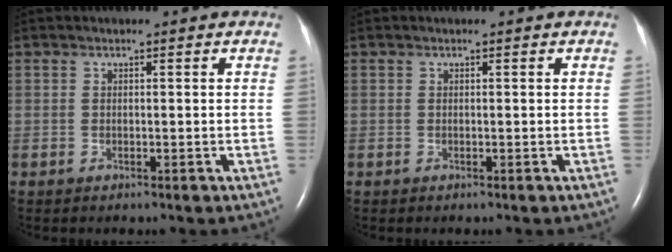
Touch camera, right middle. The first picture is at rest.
{"total": 0.0}